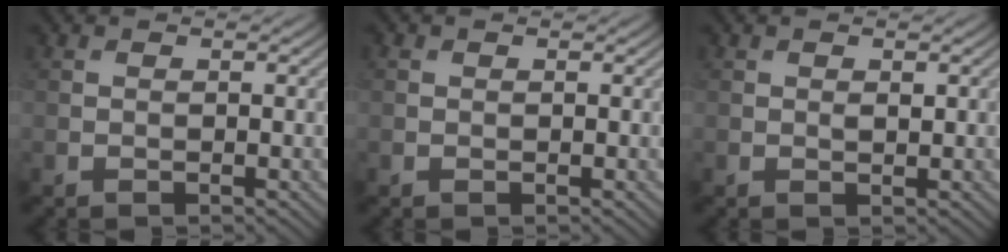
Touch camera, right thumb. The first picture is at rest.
{"total": 0.0}
{"total": 0.7, "force": [0.2, 0.3, 0.6], "torque": [-0.009, -0.002, 0.003]}